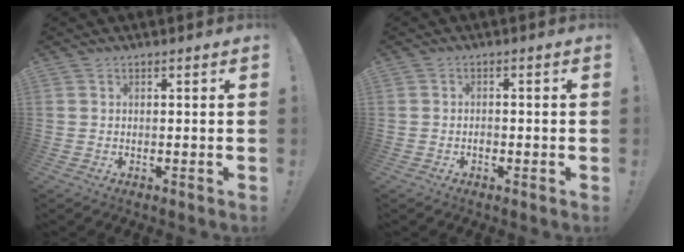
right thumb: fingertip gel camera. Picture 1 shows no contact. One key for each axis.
{"total": 1.6, "fx": -1.1, "fy": 0.8, "fz": 0.9, "tx": -0.022, "ty": 0.007, "tz": -0.018}